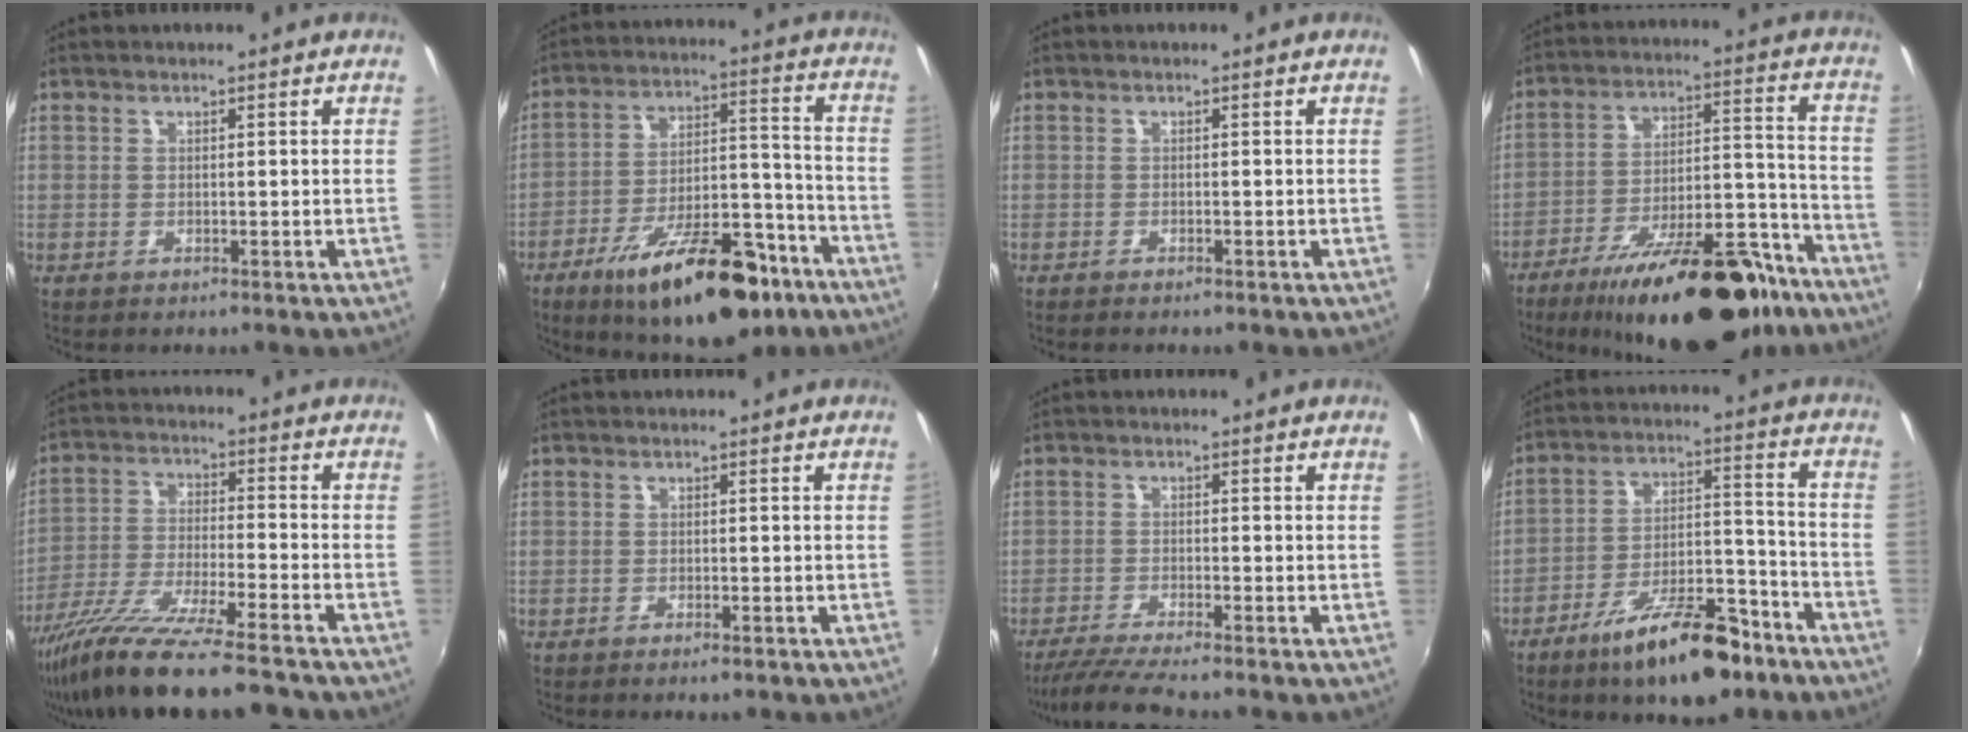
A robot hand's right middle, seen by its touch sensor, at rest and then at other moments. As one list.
[{"total": 22.5, "force": [-14.5, 8.1, 15.2], "torque": [-0.239, -0.009, -0.212]}, {"total": 1.2, "force": [-1.0, 0.3, 0.5], "torque": [-0.014, -0.005, -0.018]}, {"total": 25.6, "force": [-19.2, 8.4, 14.8], "torque": [-0.230, 0.001, -0.273]}, {"total": 17.4, "force": [-14.0, 1.1, 10.3], "torque": [-0.201, -0.053, -0.243]}, {"total": 1.1, "force": [-0.8, 0.2, 0.7], "torque": [-0.013, -0.002, -0.014]}, {"total": 6.3, "force": [-5.5, -0.9, 2.8], "torque": [-0.076, -0.020, -0.099]}, {"total": 16.5, "force": [-11.4, 5.3, 10.7], "torque": [-0.184, -0.001, -0.176]}]